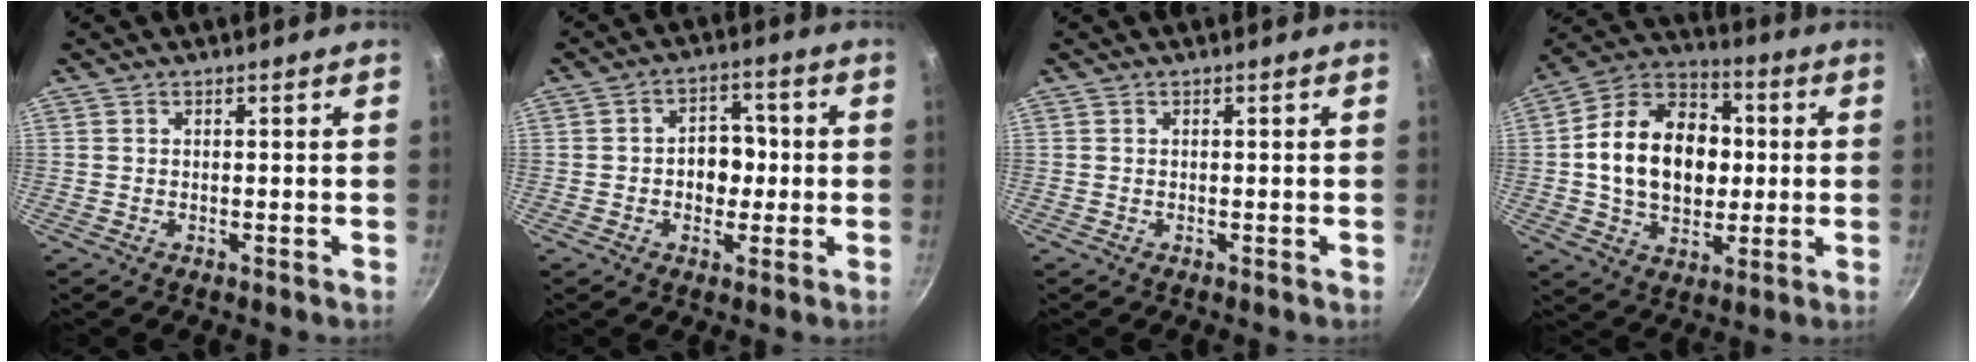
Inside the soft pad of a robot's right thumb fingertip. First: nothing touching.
{"total": 7.0, "force": [-0.4, 5.4, 4.4], "torque": [-0.020, 0.013, -0.012]}
{"total": 0.0}
{"total": 19.6, "force": [1.0, 14.3, 13.4], "torque": [-0.191, 0.026, 0.007]}